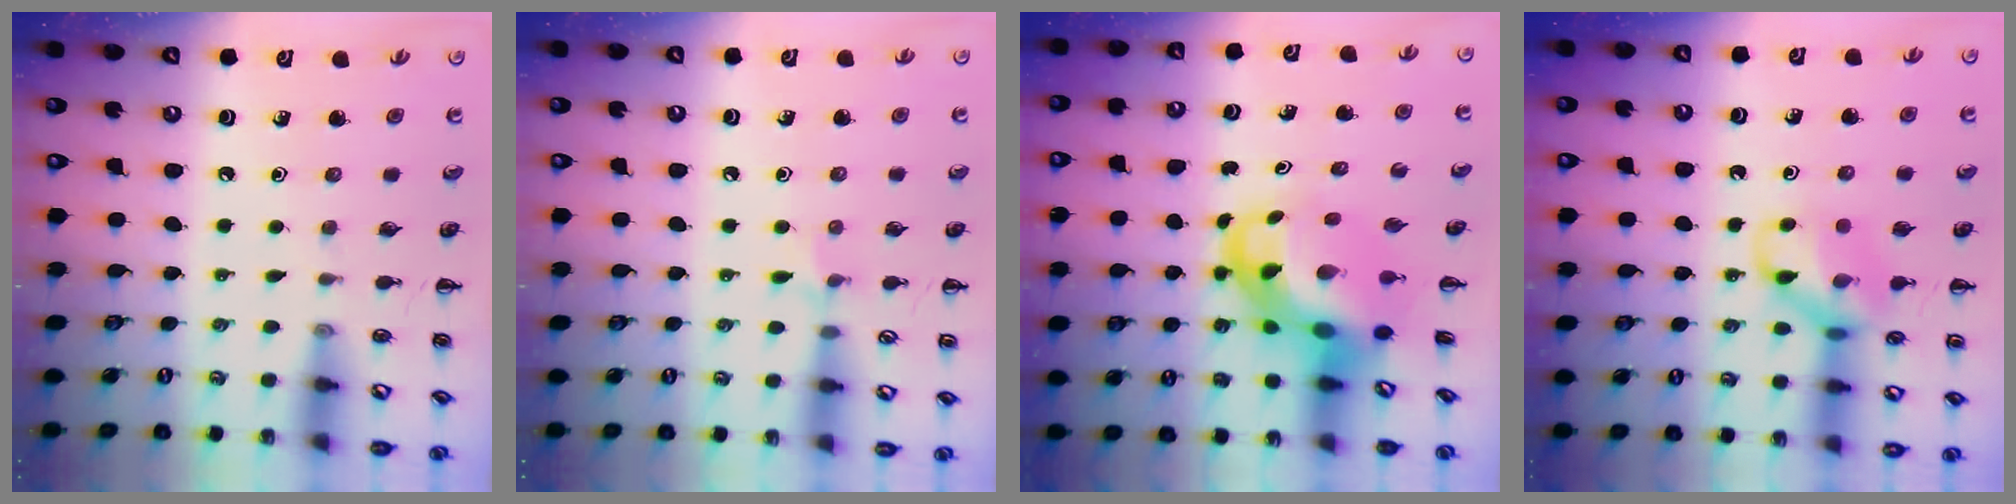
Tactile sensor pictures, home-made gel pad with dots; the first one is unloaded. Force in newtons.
{"total": 5.1, "press": 4.8, "slide": 1.7}
{"total": 7.4, "press": 7.1, "slide": 2.2}
{"total": 12.5, "press": 12.4, "slide": 1.7}